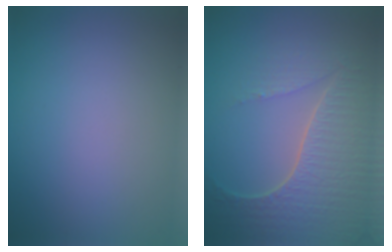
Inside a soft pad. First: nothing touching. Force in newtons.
{"total": 6.4, "press": 5.0, "slide": 4.0}